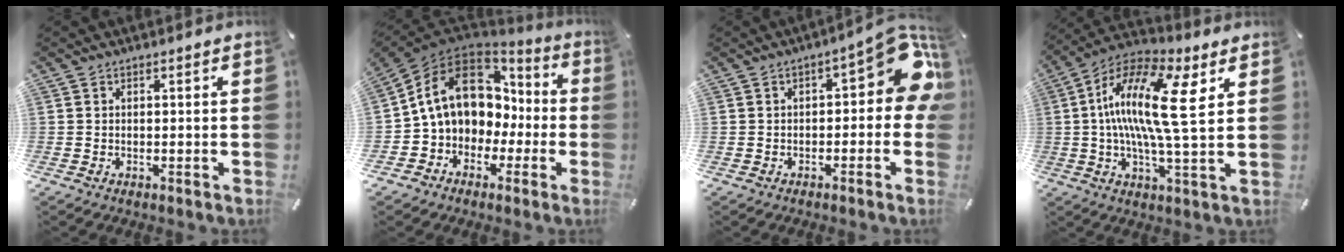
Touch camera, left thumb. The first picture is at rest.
{"total": 14.8, "force": [2.3, 11.9, 8.6], "torque": [-0.177, -0.001, 0.043]}
{"total": 14.0, "force": [3.6, 5.9, 12.2], "torque": [-0.146, -0.025, 0.060]}
{"total": 17.8, "force": [3.3, 4.2, 16.9], "torque": [-0.350, -0.014, 0.044]}